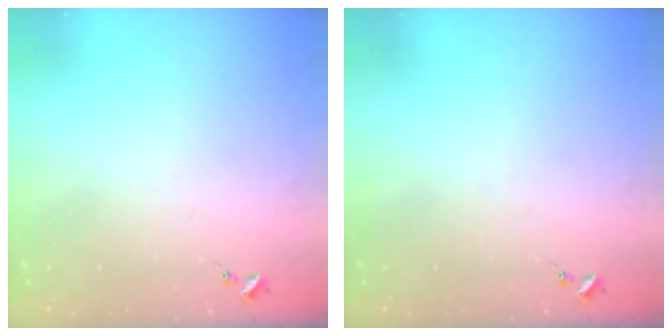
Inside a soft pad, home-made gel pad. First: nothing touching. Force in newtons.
{"total": 0.0}